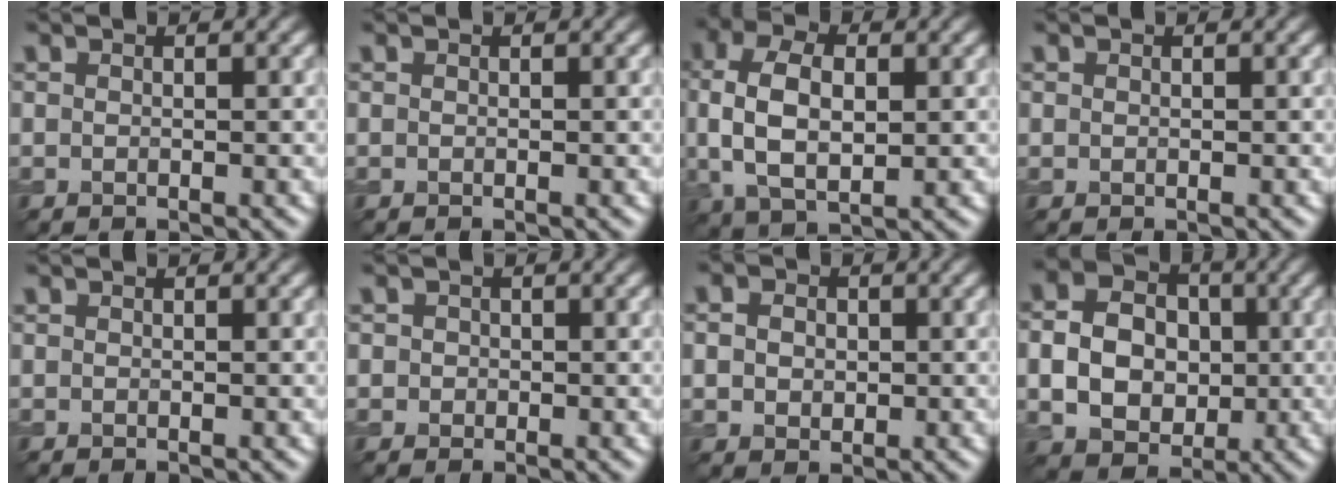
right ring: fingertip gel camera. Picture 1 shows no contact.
{"total": 0.0}
{"total": 7.3, "force": [0.7, 4.3, 5.8], "torque": [-0.123, 0.005, 0.009]}
{"total": 0.0}
{"total": 0.0}
{"total": 1.1, "force": [0.2, 1.0, 0.3], "torque": [0.005, -0.001, -0.004]}
{"total": 2.8, "force": [0.2, 2.3, 1.6], "torque": [-0.033, 0.006, -0.002]}
{"total": 7.2, "force": [-0.3, 5.7, 4.4], "torque": [-0.088, 0.003, -0.011]}